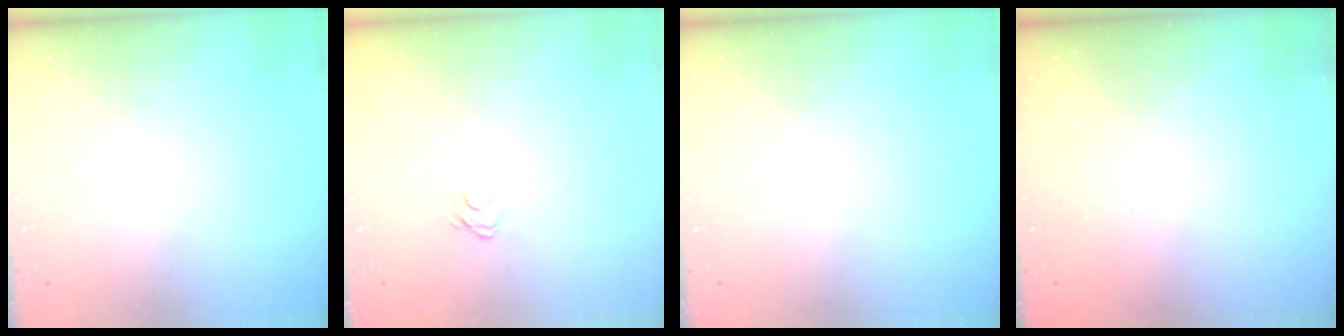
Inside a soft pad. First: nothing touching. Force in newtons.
{"total": 7.4, "press": 7.3, "slide": 1.2}
{"total": 0.0}
{"total": 2.2, "press": 2.1, "slide": 0.8}